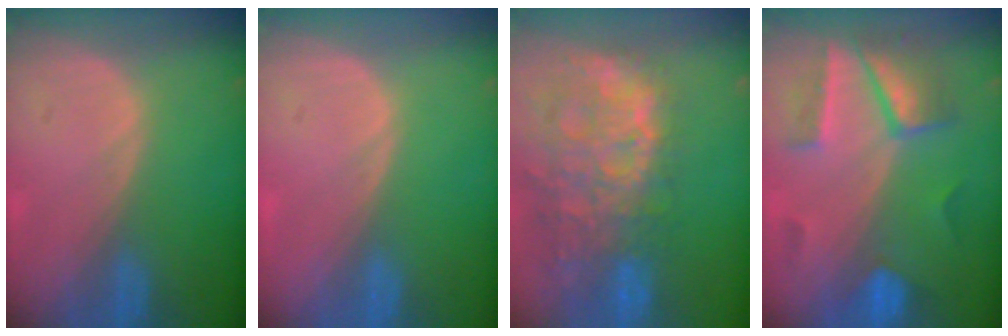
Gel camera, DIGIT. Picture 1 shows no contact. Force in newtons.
{"total": 0.0}
{"total": 14.0, "press": 11.4, "slide": 8.2}
{"total": 7.4, "press": 7.2, "slide": 1.4}